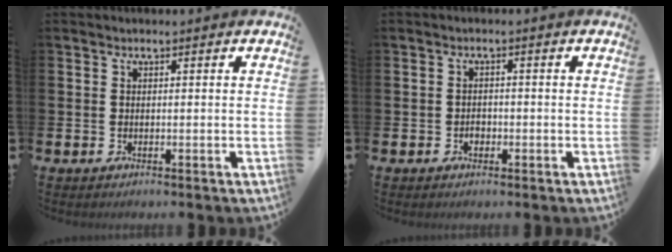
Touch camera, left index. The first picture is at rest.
{"total": 1.2, "force": [-0.5, 1.0, 0.5], "torque": [-0.005, 0.000, -0.011]}